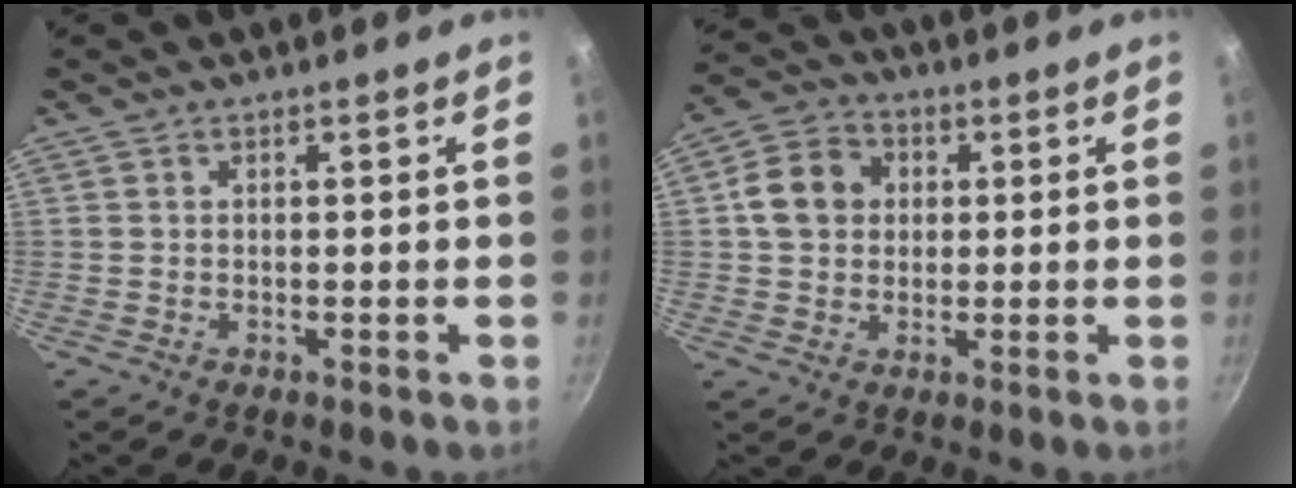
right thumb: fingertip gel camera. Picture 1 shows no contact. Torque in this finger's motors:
{"motor_torque": [0.01, -0.08, 0.41, -0.34, 0.01]}